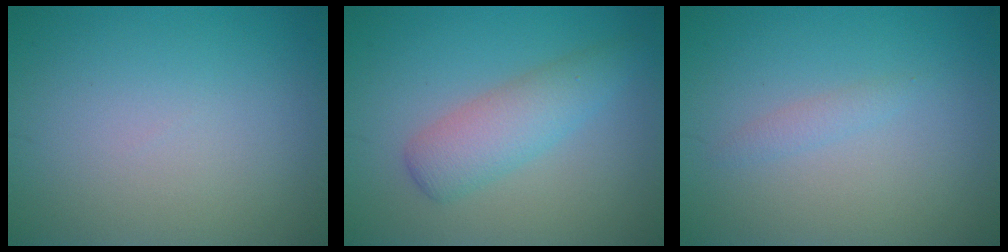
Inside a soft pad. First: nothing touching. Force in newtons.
{"total": 3.8, "press": 3.8, "slide": 0.2}
{"total": 0.9, "press": 0.9, "slide": 0.1}